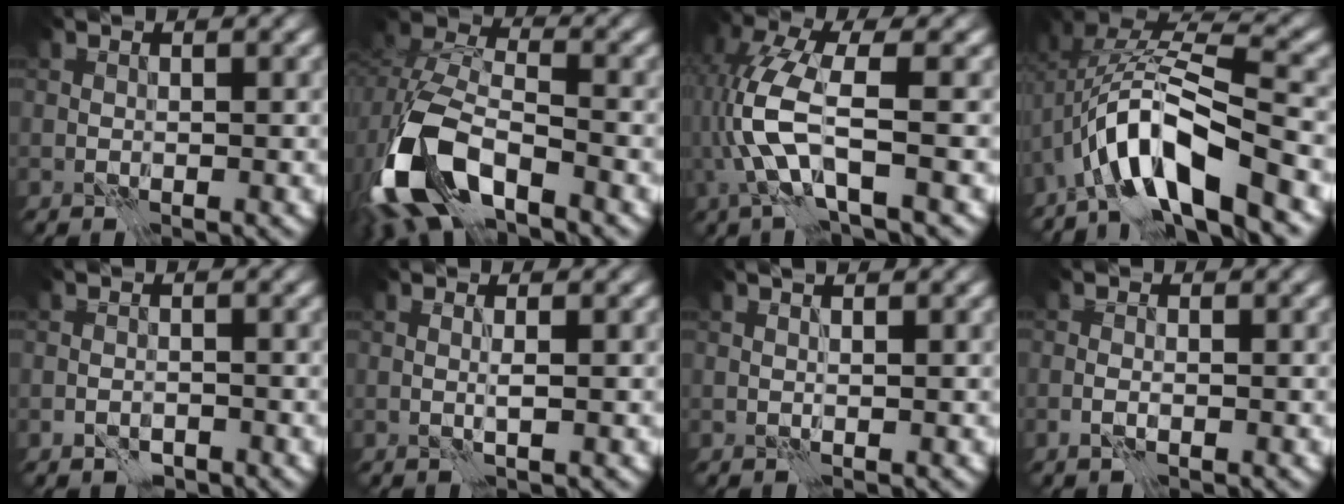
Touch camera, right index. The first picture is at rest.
{"total": 10.6, "force": [-6.0, 5.0, 7.2], "torque": [-0.153, -0.010, -0.118]}
{"total": 6.6, "force": [-1.3, 1.8, 6.2], "torque": [-0.162, 0.010, -0.032]}
{"total": 9.3, "force": [-4.3, 2.9, 7.7], "torque": [-0.132, 0.020, -0.083]}
{"total": 0.6, "force": [-0.5, 0.2, 0.3], "torque": [-0.002, 0.003, -0.009]}
{"total": 0.7, "force": [0.1, -0.5, 0.5], "torque": [-0.009, 0.004, -0.003]}
{"total": 1.3, "force": [1.1, -0.3, 0.6], "torque": [-0.003, 0.000, 0.008]}
{"total": 0.8, "force": [-0.5, 0.2, 0.6], "torque": [-0.010, 0.000, -0.009]}